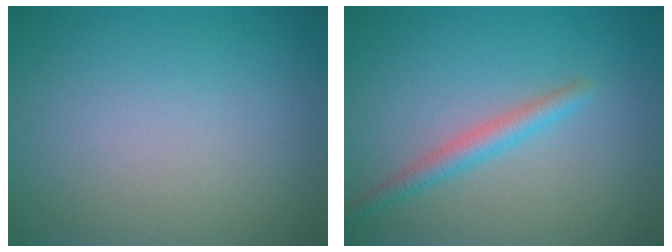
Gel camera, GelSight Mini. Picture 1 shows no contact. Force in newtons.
{"total": 2.2, "press": 2.2, "slide": 0.0}